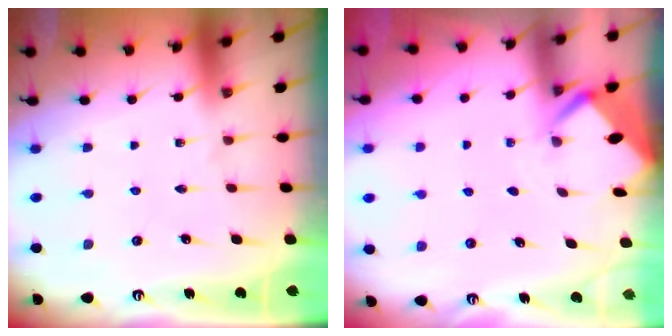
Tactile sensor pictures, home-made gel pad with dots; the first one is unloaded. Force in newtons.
{"total": 2.9, "press": 2.9, "slide": 0.2}